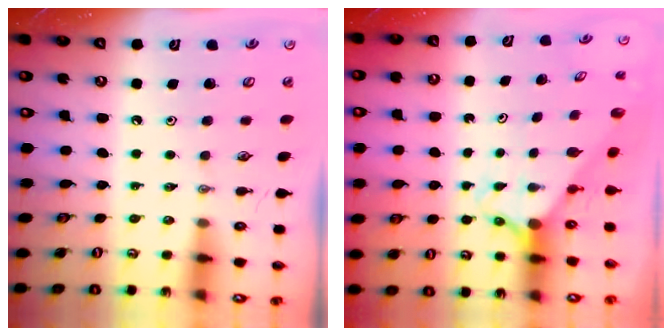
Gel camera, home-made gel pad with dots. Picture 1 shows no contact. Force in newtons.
{"total": 2.2, "press": 2.2, "slide": 0.2}